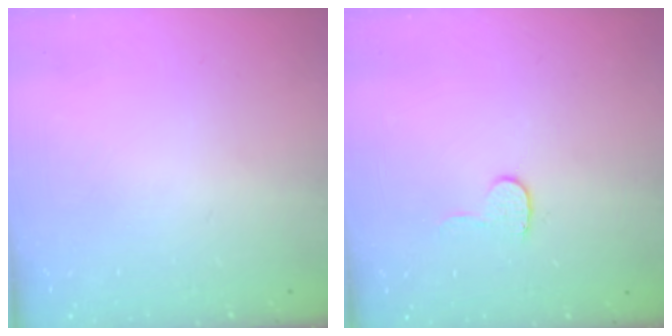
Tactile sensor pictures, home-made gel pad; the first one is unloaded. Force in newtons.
{"total": 5.6, "press": 5.6, "slide": 0.5}